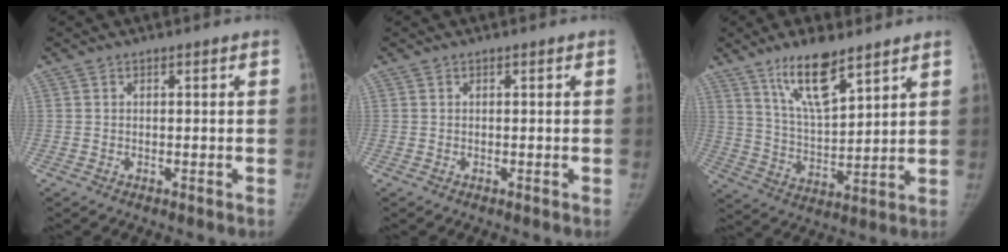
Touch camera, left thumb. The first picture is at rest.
{"total": 0.0}
{"total": 12.3, "force": [8.2, 3.8, 8.3], "torque": [-0.133, -0.051, 0.158]}